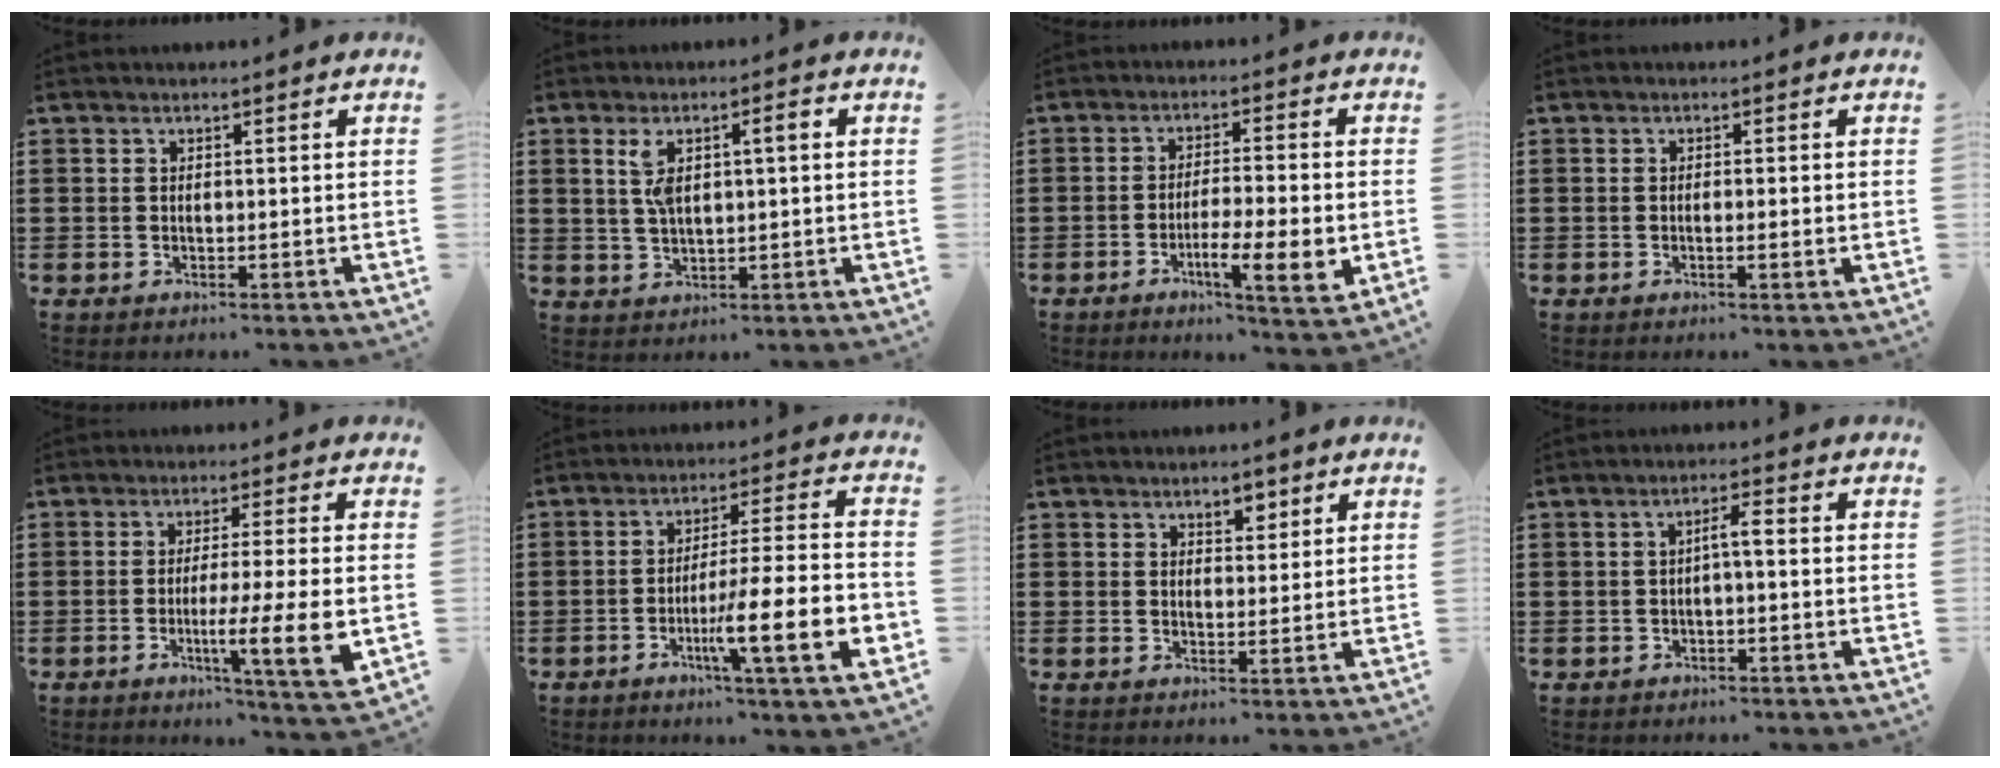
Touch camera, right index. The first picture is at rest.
{"total": 5.3, "force": [1.5, 1.7, 4.8], "torque": [-0.097, 0.007, 0.024]}
{"total": 7.6, "force": [-2.7, 1.0, 7.1], "torque": [-0.121, -0.009, -0.047]}
{"total": 1.1, "force": [-0.2, -0.1, 1.1], "torque": [-0.017, -0.005, -0.004]}
{"total": 10.2, "force": [-1.9, 0.4, 10.0], "torque": [-0.159, -0.019, -0.030]}
{"total": 12.8, "force": [-4.4, 1.3, 12.0], "torque": [-0.202, -0.010, -0.078]}
{"total": 2.8, "force": [1.9, 1.7, 1.2], "torque": [-0.013, 0.002, 0.031]}
{"total": 2.4, "force": [-0.4, 0.3, 2.4], "torque": [-0.046, 0.003, -0.009]}